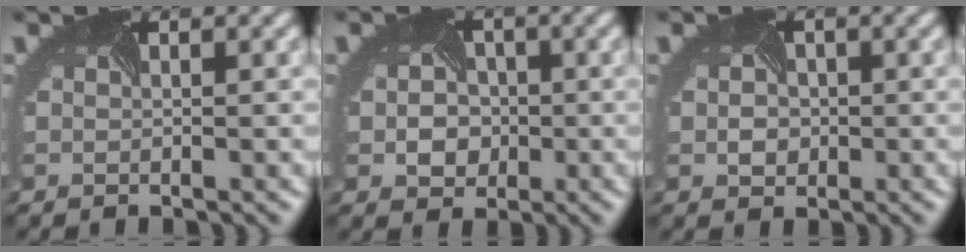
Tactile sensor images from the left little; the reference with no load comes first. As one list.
[{"total": 3.5, "force": [-0.3, 3.0, 1.7], "torque": [-0.020, 0.003, -0.004]}, {"total": 1.6, "force": [-0.2, 1.5, 0.6], "torque": [-0.009, 0.000, -0.006]}]